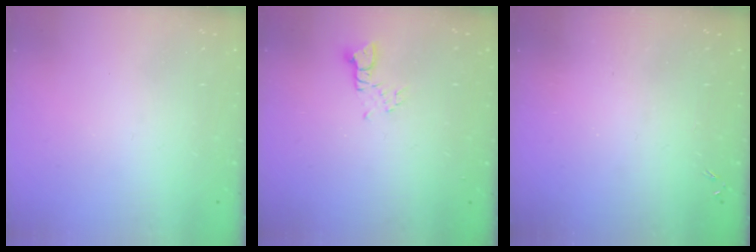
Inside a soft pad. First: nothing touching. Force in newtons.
{"total": 2.2, "press": 2.2, "slide": 0.1}
{"total": 0.0}